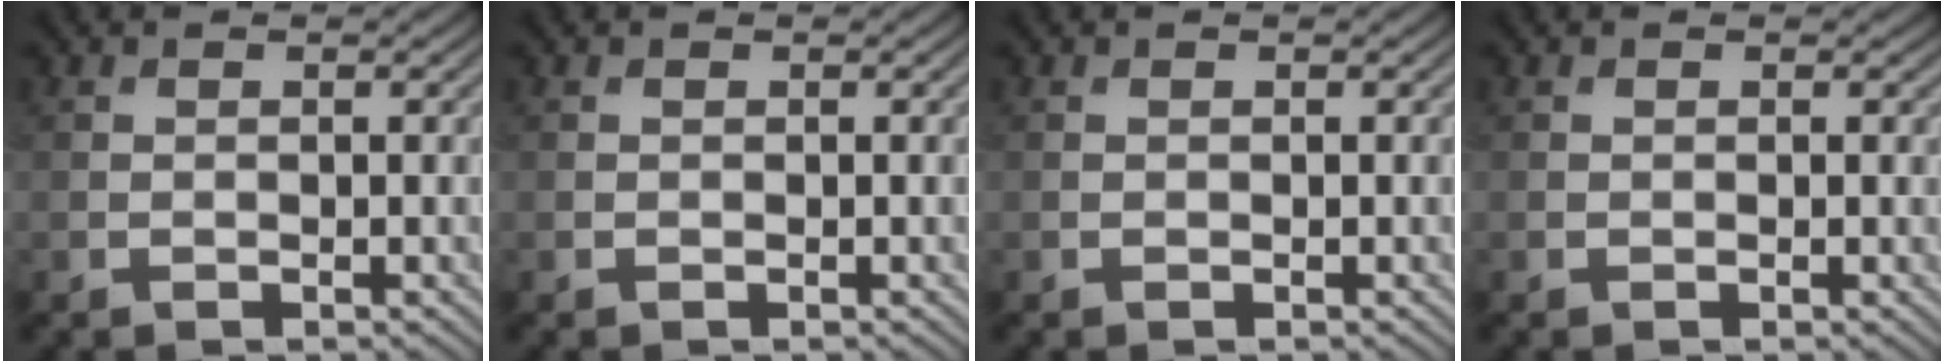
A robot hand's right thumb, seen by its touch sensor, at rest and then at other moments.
{"total": 0.0}
{"total": 0.0}
{"total": 0.6, "force": [0.1, 0.3, 0.6], "torque": [-0.008, -0.002, 0.001]}